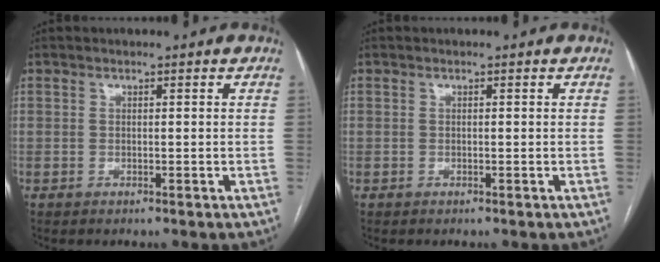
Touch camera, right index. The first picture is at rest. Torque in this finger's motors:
{"motor_torque": [0.04, -0.03, 0.03, 0.01]}